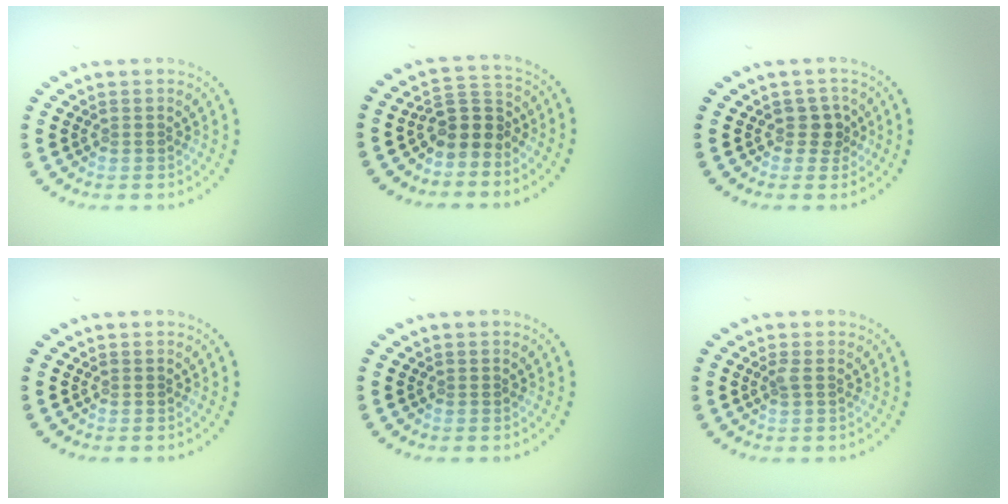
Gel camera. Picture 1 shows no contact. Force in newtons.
{"total": 3.1, "press": 2.6, "slide": 1.8}
{"total": 1.7, "press": 1.5, "slide": 0.9}
{"total": 0.0}
{"total": 0.0}
{"total": 0.7, "press": 0.6, "slide": 0.3}